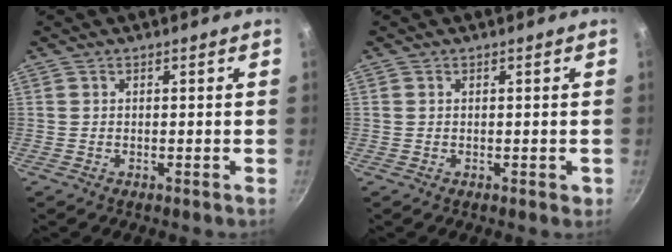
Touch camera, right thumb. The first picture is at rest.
{"total": 1.5, "force": [0.0, 0.9, 1.2], "torque": [-0.011, 0.000, 0.002]}